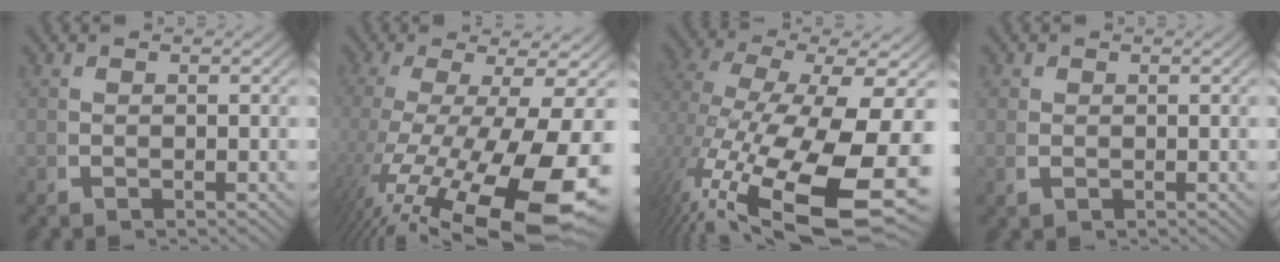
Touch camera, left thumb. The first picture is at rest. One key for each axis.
{"total": 15.3, "fx": -4.1, "fy": 8.1, "fz": 12.3, "tx": -0.256, "ty": -0.069, "tz": -0.016}
{"total": 15.3, "fx": -4.3, "fy": 7.9, "fz": 12.4, "tx": -0.266, "ty": -0.075, "tz": -0.016}
{"total": 1.2, "fx": 0.2, "fy": 1.1, "fz": 0.6, "tx": -0.023, "ty": -0.012, "tz": 0.011}